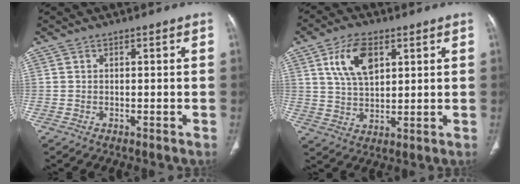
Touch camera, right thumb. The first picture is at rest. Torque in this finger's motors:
{"motor_torque": [1.39, 1.44, 0.51, -0.35, 0.07]}